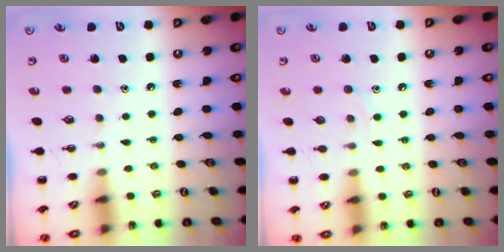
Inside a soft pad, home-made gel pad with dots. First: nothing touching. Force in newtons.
{"total": 2.0, "press": 2.0, "slide": 0.6}